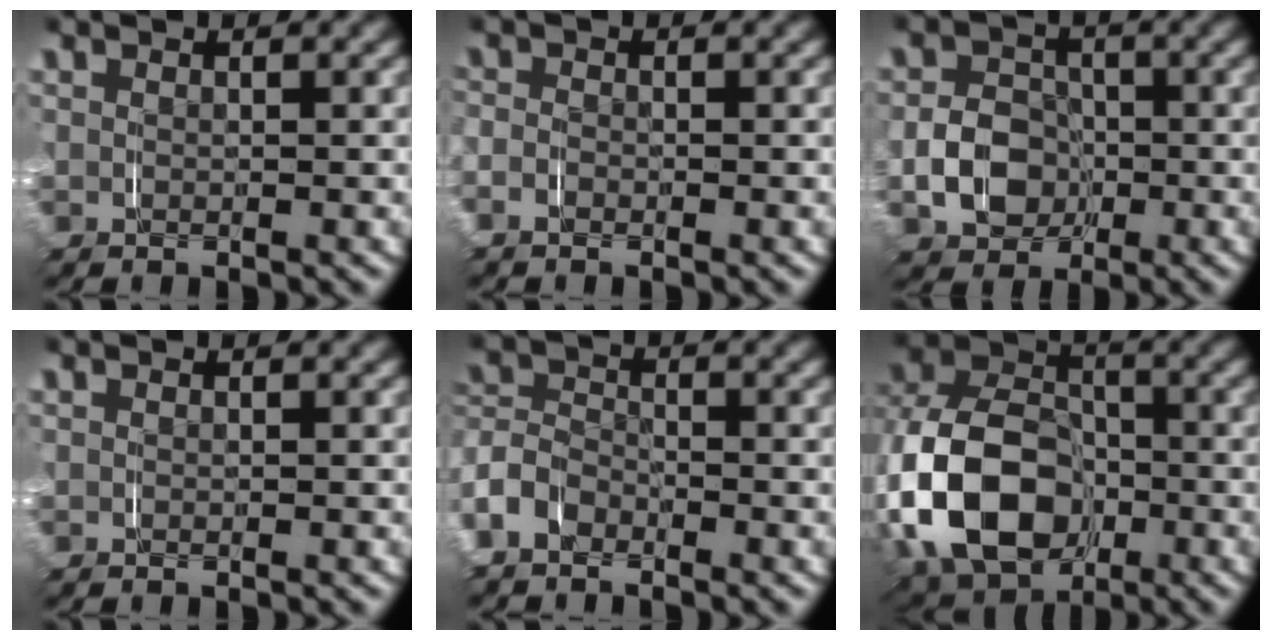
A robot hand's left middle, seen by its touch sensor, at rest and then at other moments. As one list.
[{"total": 1.2, "force": [-1.0, 0.6, 0.2], "torque": [-0.015, -0.007, -0.022]}, {"total": 5.0, "force": [-1.6, 4.4, 1.9], "torque": [-0.031, -0.007, -0.030]}, {"total": 0.0}, {"total": 3.8, "force": [-2.4, 2.8, 1.1], "torque": [-0.040, -0.008, -0.049]}, {"total": 13.2, "force": [-2.5, 10.0, 8.2], "torque": [-0.185, -0.034, -0.037]}]